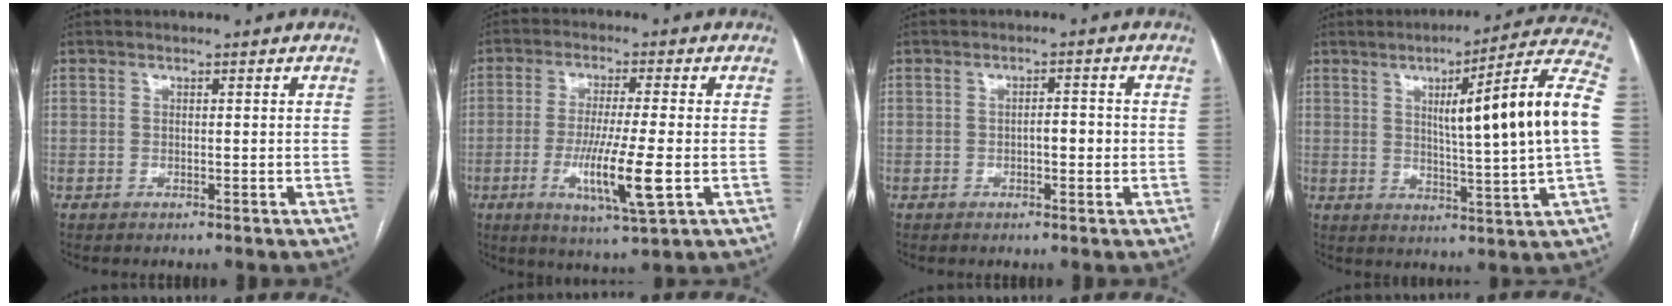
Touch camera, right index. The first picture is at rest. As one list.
[{"total": 9.9, "force": [-2.5, 0.2, 9.6], "torque": [-0.177, -0.025, -0.044]}, {"total": 2.4, "force": [-0.5, 0.8, 2.2], "torque": [-0.031, 0.006, -0.008]}, {"total": 18.0, "force": [2.2, -1.2, 17.8], "torque": [-0.245, 0.012, 0.023]}]